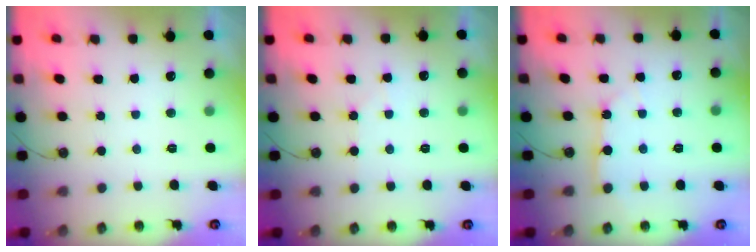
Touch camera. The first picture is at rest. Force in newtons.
{"total": 3.7, "press": 3.6, "slide": 0.6}
{"total": 3.0, "press": 3.0, "slide": 0.4}